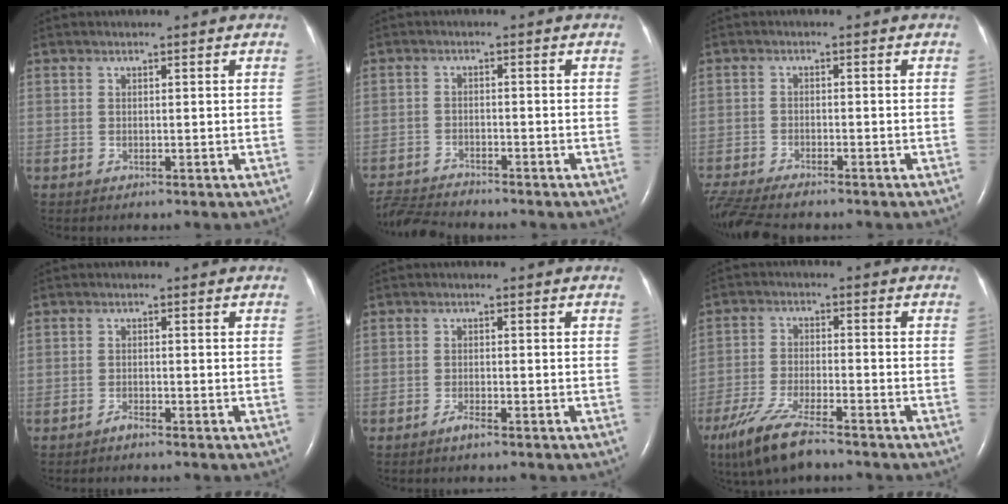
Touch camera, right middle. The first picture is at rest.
{"total": 6.4, "force": [-6.3, 0.2, 0.9], "torque": [-0.016, -0.014, -0.113]}
{"total": 10.5, "force": [-9.1, 1.9, 4.8], "torque": [-0.093, -0.019, -0.150]}
{"total": 1.0, "force": [-1.0, 0.1, 0.3], "torque": [-0.010, -0.001, -0.017]}
{"total": 1.5, "force": [-1.2, 0.2, 0.9], "torque": [-0.025, -0.003, -0.022]}
{"total": 9.4, "force": [-7.0, 1.6, 6.1], "torque": [-0.131, -0.024, -0.130]}